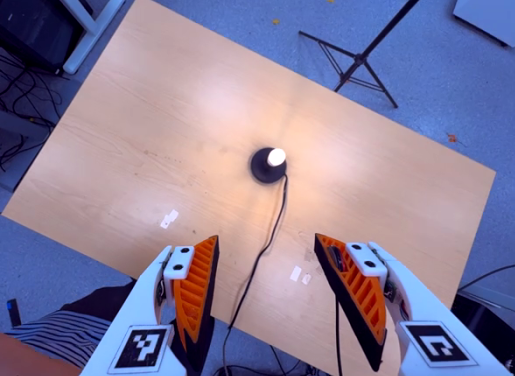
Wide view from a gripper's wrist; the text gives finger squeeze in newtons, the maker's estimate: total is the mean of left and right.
{"total": 0.0}